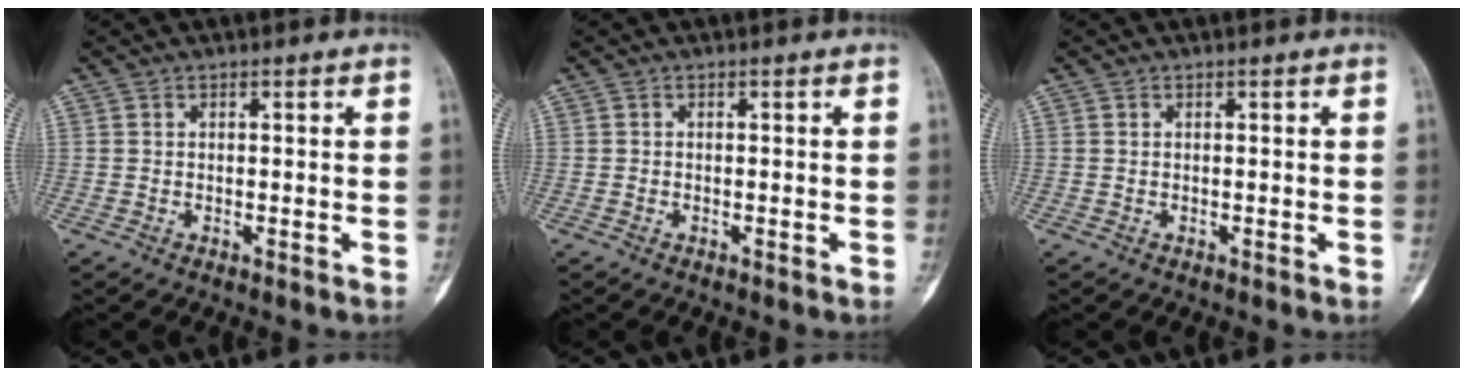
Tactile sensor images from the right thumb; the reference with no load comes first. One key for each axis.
{"total": 0.0}
{"total": 0.0}